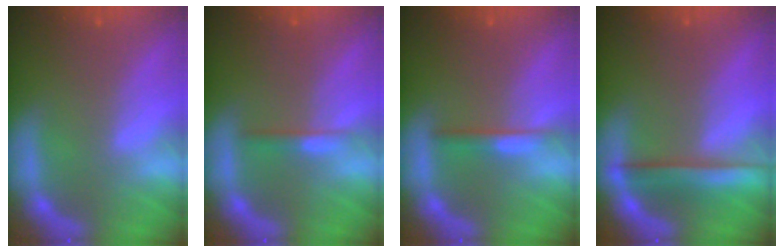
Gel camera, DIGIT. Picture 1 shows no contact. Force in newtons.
{"total": 1.4}
{"total": 1.9}
{"total": 4.0}